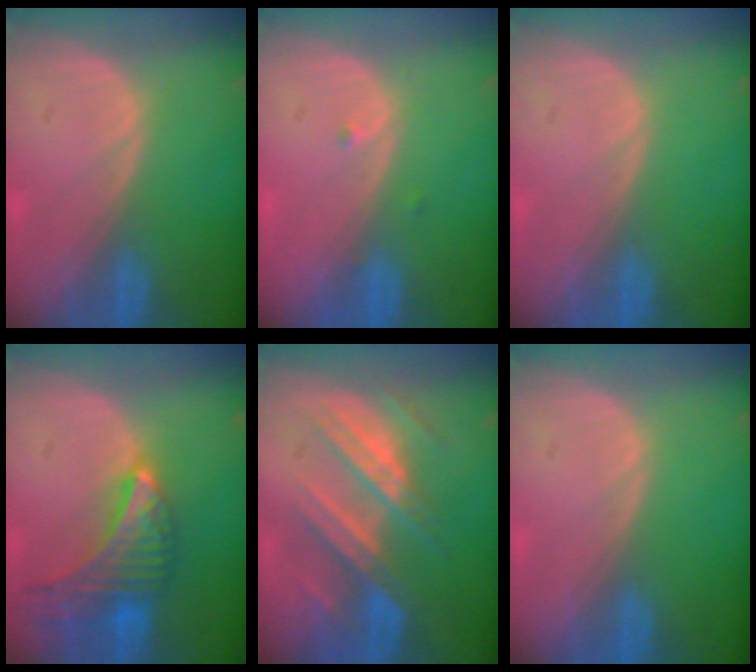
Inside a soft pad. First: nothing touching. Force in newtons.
{"total": 0.9, "press": 0.7, "slide": 0.5}
{"total": 0.0}
{"total": 9.4, "press": 8.4, "slide": 4.3}
{"total": 8.1, "press": 8.0, "slide": 1.3}
{"total": 0.0}